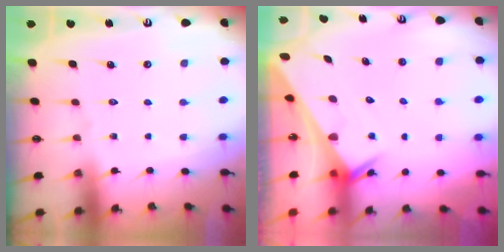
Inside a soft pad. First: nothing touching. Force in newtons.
{"total": 2.7, "press": 2.7, "slide": 0.1}